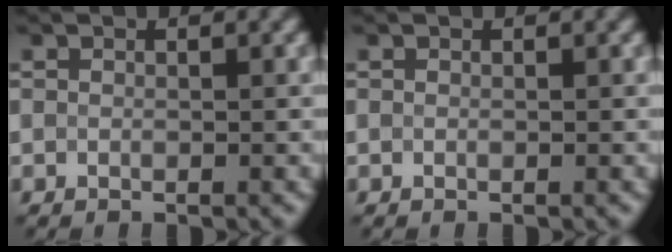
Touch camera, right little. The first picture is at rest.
{"total": 0.0}